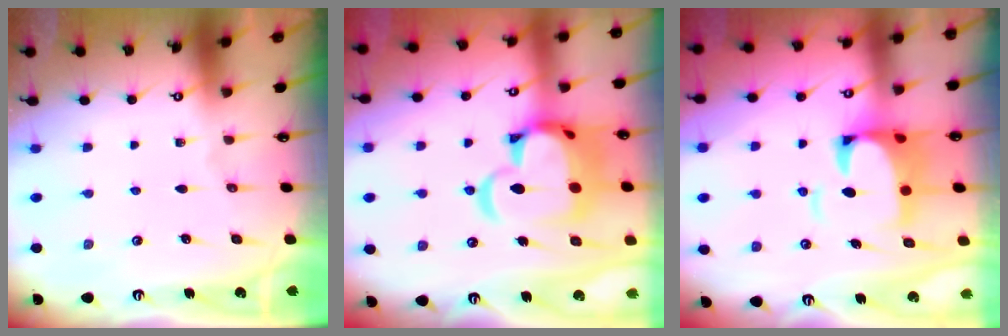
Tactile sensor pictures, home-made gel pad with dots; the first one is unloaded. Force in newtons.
{"total": 13.8, "press": 13.7, "slide": 2.0}
{"total": 5.8, "press": 5.7, "slide": 1.3}